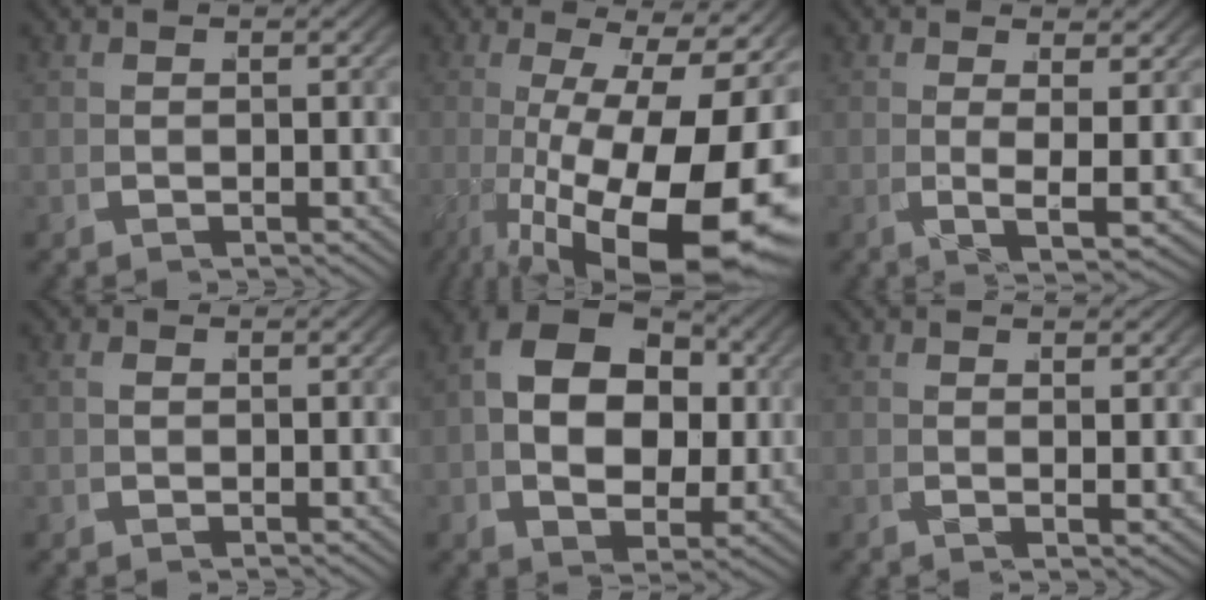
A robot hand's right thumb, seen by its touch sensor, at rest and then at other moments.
{"total": 18.1, "force": [-2.6, 9.5, 15.2], "torque": [-0.265, -0.067, 0.007]}
{"total": 4.2, "force": [0.5, 0.9, 4.1], "torque": [-0.078, -0.010, 0.009]}
{"total": 0.6, "force": [0.2, 0.4, 0.4], "torque": [-0.007, -0.001, 0.007]}
{"total": 11.5, "force": [1.3, 7.8, 8.4], "torque": [-0.162, -0.015, 0.024]}
{"total": 1.2, "force": [0.7, 0.0, 1.0], "torque": [-0.020, -0.005, 0.012]}